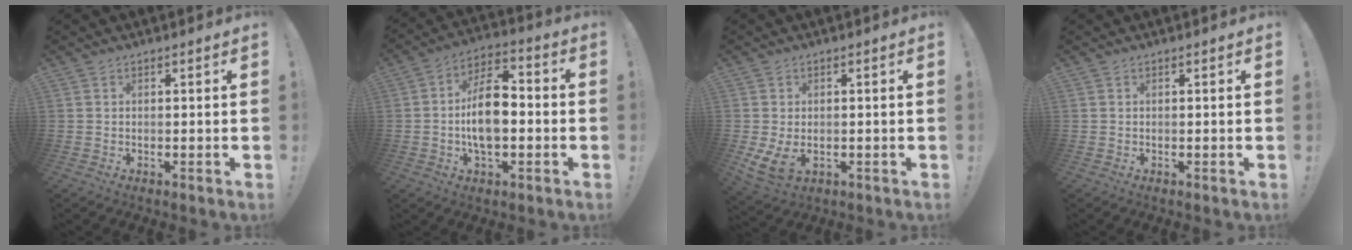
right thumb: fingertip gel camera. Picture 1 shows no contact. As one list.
[{"total": 13.7, "force": [-2.1, 7.4, 11.3], "torque": [-0.203, 0.016, -0.040]}, {"total": 5.6, "force": [0.0, 3.4, 4.4], "torque": [-0.080, -0.017, 0.004]}, {"total": 0.0}]